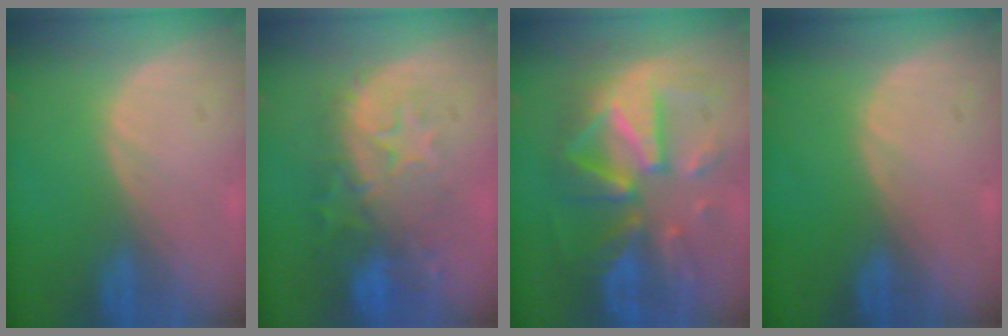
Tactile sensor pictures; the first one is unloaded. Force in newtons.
{"total": 9.8, "press": 9.1, "slide": 3.5}
{"total": 12.4, "press": 12.4, "slide": 1.2}
{"total": 0.0}